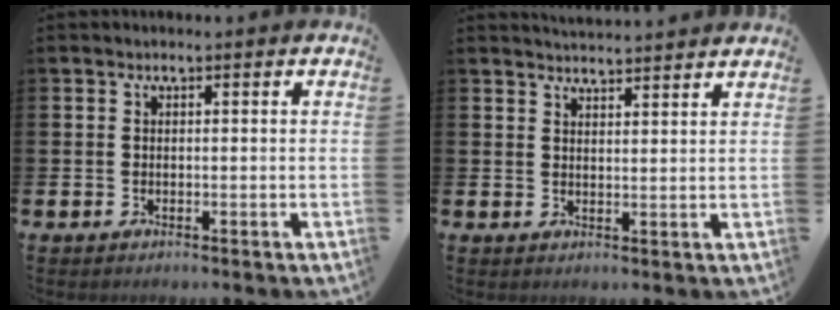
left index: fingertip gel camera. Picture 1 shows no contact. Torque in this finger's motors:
{"motor_torque": [-0.53, -0.31, -0.19, -0.01]}